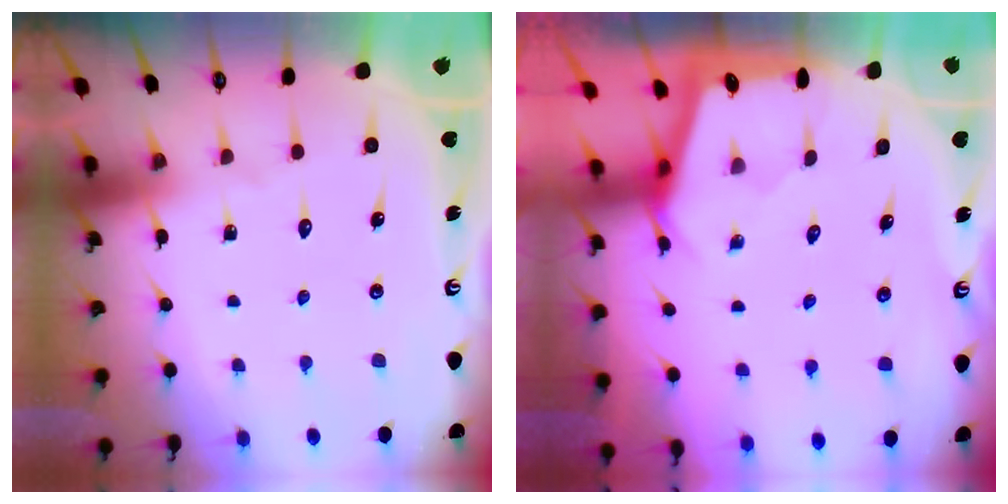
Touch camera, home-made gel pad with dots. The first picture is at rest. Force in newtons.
{"total": 2.3, "press": 2.3, "slide": 0.3}